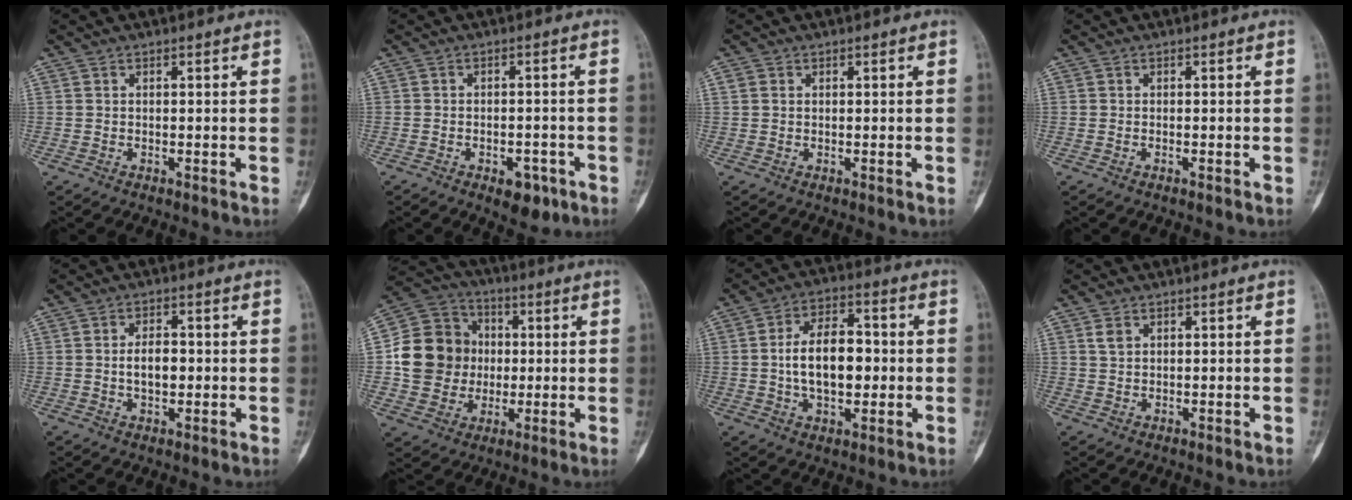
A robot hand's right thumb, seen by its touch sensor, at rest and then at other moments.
{"total": 5.3, "force": [-2.8, 2.9, 3.5], "torque": [-0.031, 0.013, -0.032]}
{"total": 1.0, "force": [0.4, 0.8, 0.5], "torque": [-0.002, 0.004, 0.006]}
{"total": 0.0}
{"total": 4.8, "force": [-0.2, 2.8, 3.9], "torque": [-0.051, 0.005, -0.005]}
{"total": 16.1, "force": [0.5, 14.3, 7.3], "torque": [-0.113, 0.026, 0.012]}
{"total": 12.4, "force": [-0.3, 7.2, 10.1], "torque": [-0.144, 0.018, -0.005]}
{"total": 1.8, "force": [0.9, 1.2, 1.0], "torque": [-0.013, 0.001, 0.020]}